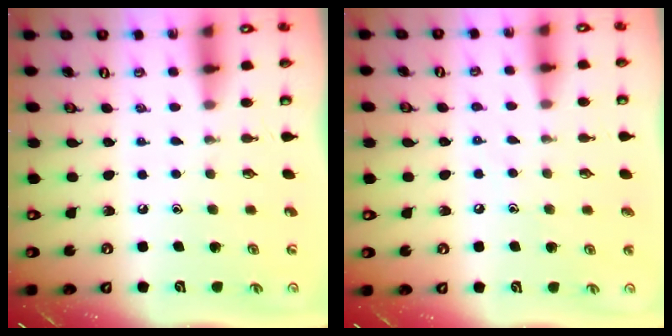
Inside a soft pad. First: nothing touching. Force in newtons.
{"total": 4.8, "press": 4.8, "slide": 0.6}